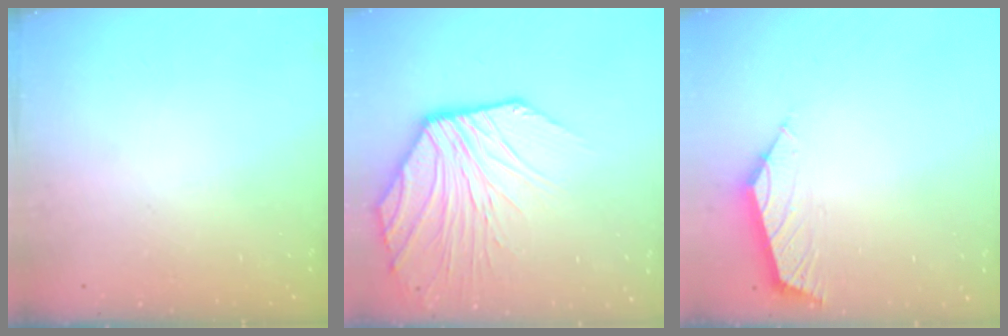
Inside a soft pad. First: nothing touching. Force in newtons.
{"total": 6.3, "press": 6.2, "slide": 1.2}
{"total": 2.8, "press": 2.7, "slide": 0.7}